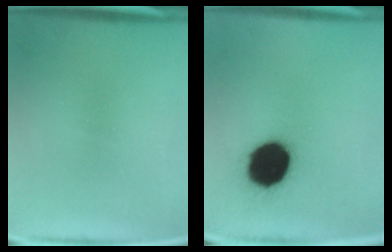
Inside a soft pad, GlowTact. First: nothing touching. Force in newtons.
{"total": 18.1}